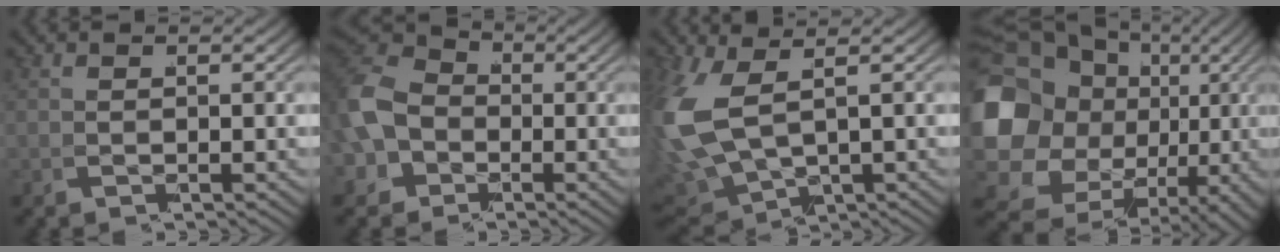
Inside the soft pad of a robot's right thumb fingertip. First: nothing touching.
{"total": 9.7, "force": [0.1, 8.3, 5.0], "torque": [-0.122, -0.015, 0.001]}
{"total": 8.5, "force": [0.8, 5.7, 6.2], "torque": [-0.183, -0.042, 0.051]}
{"total": 16.6, "force": [1.1, 13.3, 9.8], "torque": [-0.229, -0.053, 0.036]}